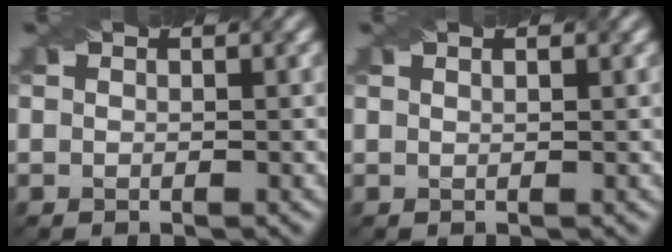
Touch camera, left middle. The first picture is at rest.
{"total": 2.2, "force": [1.2, 1.1, 1.5], "torque": [-0.006, 0.011, -0.005]}